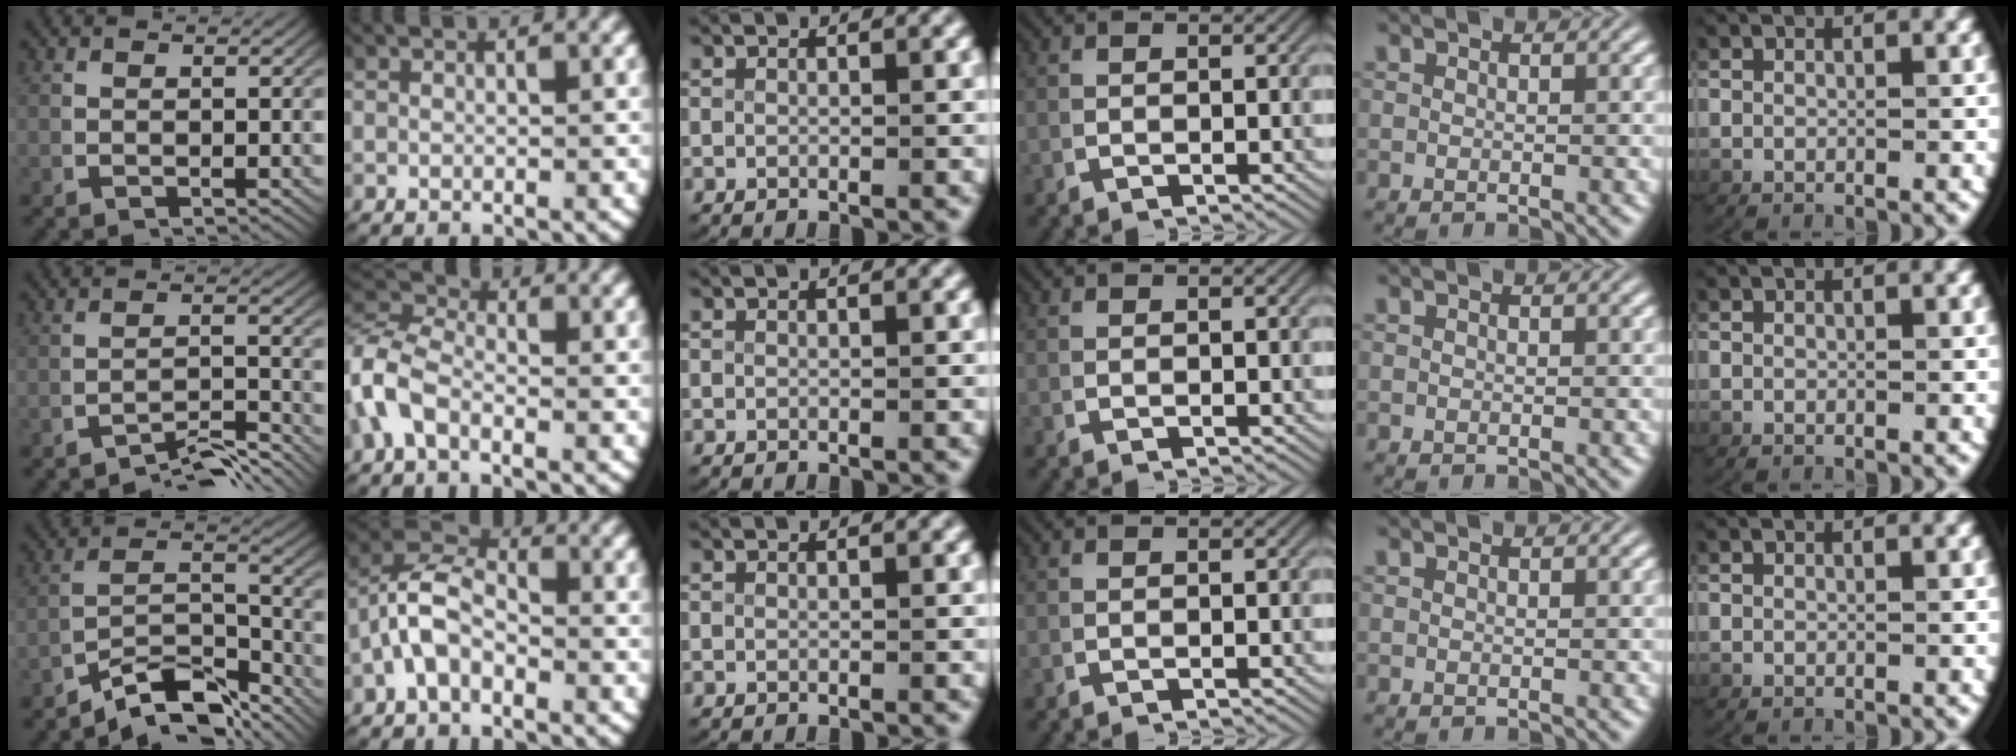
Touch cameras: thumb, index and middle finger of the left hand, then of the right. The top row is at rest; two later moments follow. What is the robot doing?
{"motion": "lift_and_place", "object": "key"}